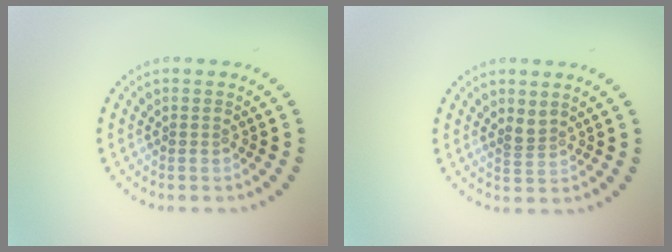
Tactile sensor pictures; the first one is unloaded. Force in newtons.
{"total": 1.1, "press": 0.7, "slide": 0.8}